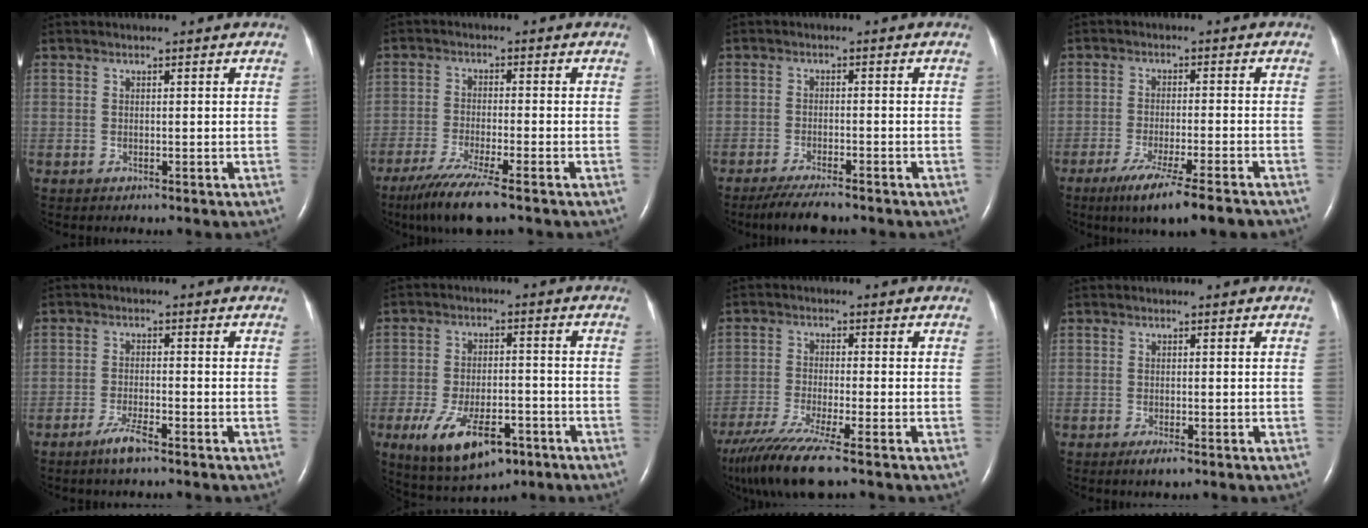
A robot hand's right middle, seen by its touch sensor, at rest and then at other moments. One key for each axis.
{"total": 8.3, "fx": -6.0, "fy": 0.1, "fz": 5.7, "tx": -0.106, "ty": -0.024, "tz": -0.104}
{"total": 5.9, "fx": -4.9, "fy": 0.9, "fz": 3.2, "tx": -0.058, "ty": -0.014, "tz": -0.083}
{"total": 11.2, "fx": -8.3, "fy": 0.1, "fz": 7.4, "tx": -0.114, "ty": -0.027, "tz": -0.127}
{"total": 3.5, "fx": -2.6, "fy": 0.3, "fz": 2.3, "tx": -0.055, "ty": -0.005, "tz": -0.049}
{"total": 11.9, "fx": -6.1, "fy": 5.2, "fz": 8.7, "tx": -0.163, "ty": -0.008, "tz": -0.090}
{"total": 11.3, "fx": -8.3, "fy": 0.2, "fz": 7.7, "tx": -0.142, "ty": -0.032, "tz": -0.144}
{"total": 1.8, "fx": -1.1, "fy": 0.4, "fz": 1.3, "tx": -0.025, "ty": -0.004, "tz": -0.016}